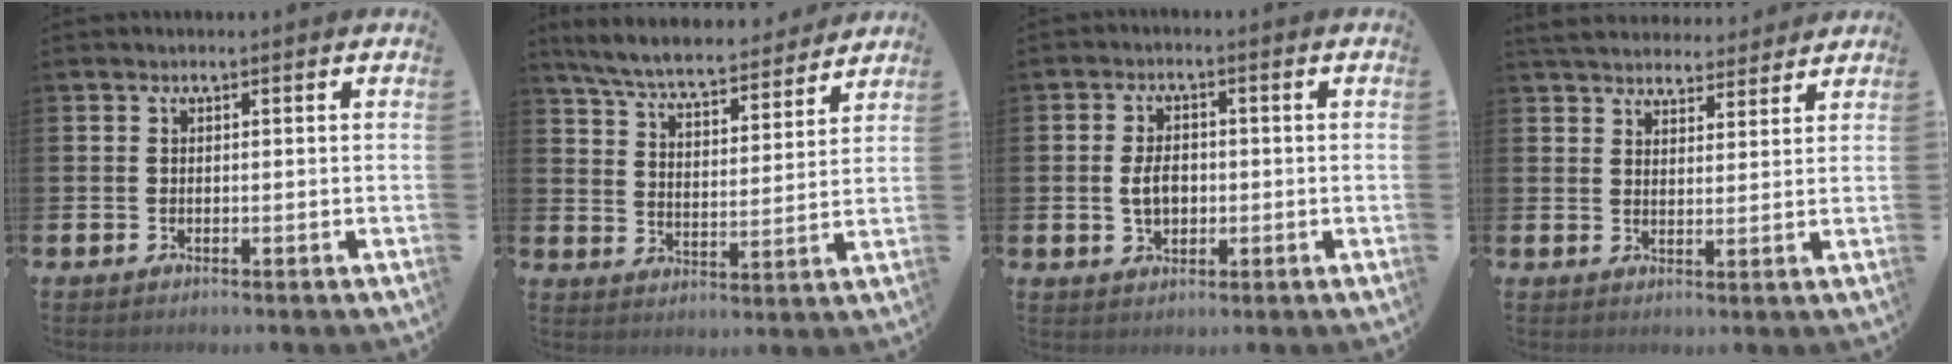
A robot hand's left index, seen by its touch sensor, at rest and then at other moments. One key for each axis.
{"total": 6.8, "fx": 6.5, "fy": 1.0, "fz": 2.0, "tx": -0.070, "ty": -0.043, "tz": 0.112}
{"total": 3.9, "fx": -0.2, "fy": 2.6, "fz": 2.9, "tx": -0.033, "ty": -0.001, "tz": -0.011}
{"total": 4.7, "fx": 4.6, "fy": 1.2, "fz": 0.2, "tx": -0.016, "ty": -0.024, "tz": 0.083}